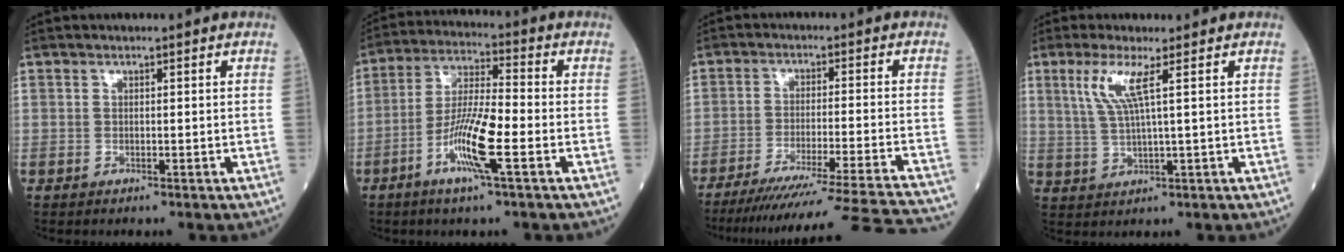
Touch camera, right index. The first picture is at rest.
{"total": 10.0, "force": [-3.8, 0.6, 9.2], "torque": [-0.184, -0.004, -0.074]}
{"total": 25.6, "force": [-23.7, -2.5, 9.5], "torque": [-0.083, -0.061, -0.321]}
{"total": 5.2, "force": [2.1, -0.5, 4.8], "torque": [-0.105, 0.001, 0.046]}